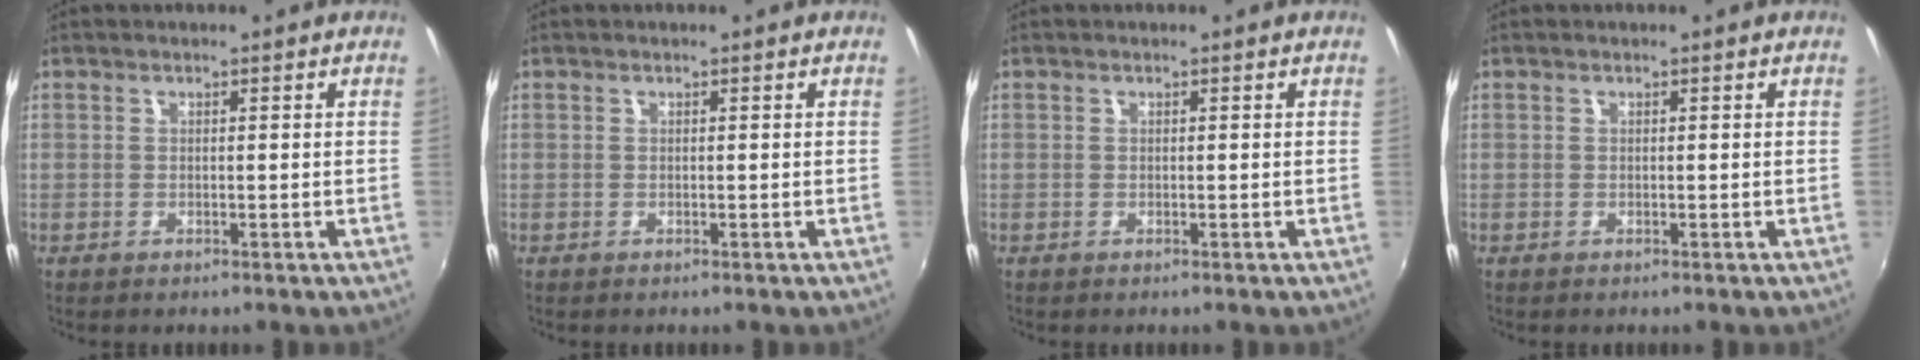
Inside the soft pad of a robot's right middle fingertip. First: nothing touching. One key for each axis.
{"total": 0.0}
{"total": 0.0}
{"total": 0.0}